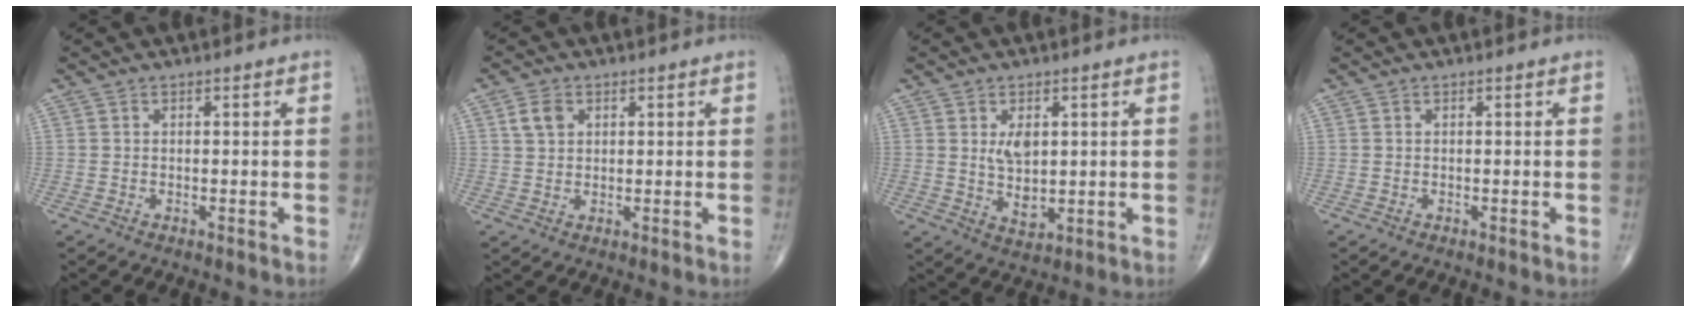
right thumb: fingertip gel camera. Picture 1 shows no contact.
{"total": 3.7, "force": [1.4, 2.7, 2.1], "torque": [-0.031, 0.000, 0.028]}
{"total": 5.8, "force": [1.5, 3.4, 4.4], "torque": [-0.061, -0.019, 0.034]}
{"total": 0.0}